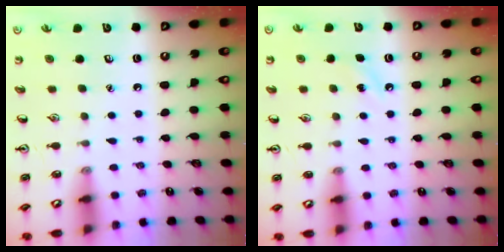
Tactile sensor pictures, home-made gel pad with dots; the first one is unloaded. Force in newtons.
{"total": 3.3, "press": 3.1, "slide": 1.2}